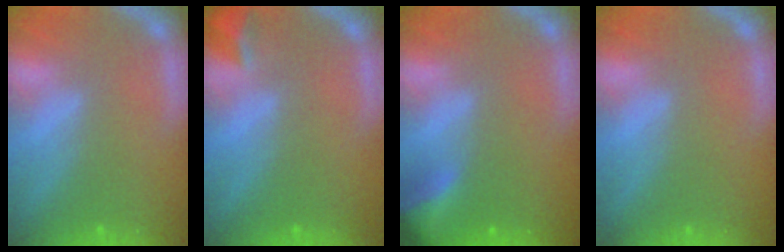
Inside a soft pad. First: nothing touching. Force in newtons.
{"total": 1.9}
{"total": 4.4}
{"total": 0.0}